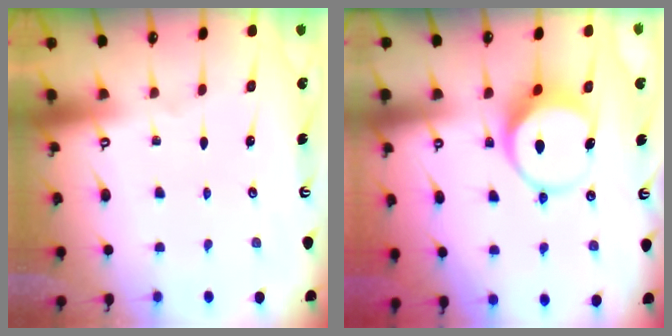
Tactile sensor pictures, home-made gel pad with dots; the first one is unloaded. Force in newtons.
{"total": 8.2, "press": 8.1, "slide": 0.8}